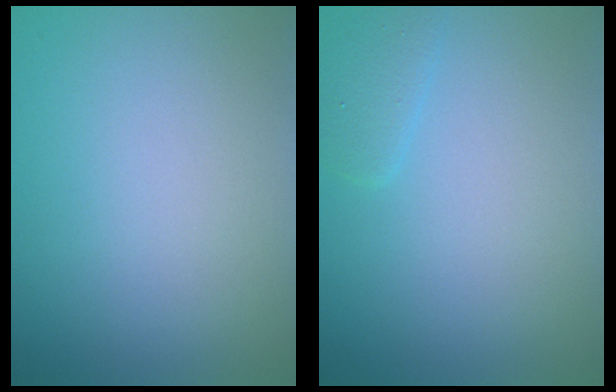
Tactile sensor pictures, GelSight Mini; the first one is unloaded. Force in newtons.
{"total": 1.3, "press": 1.3, "slide": 0.2}